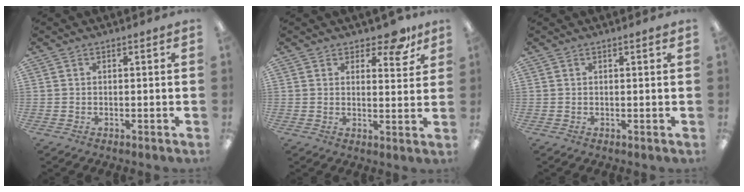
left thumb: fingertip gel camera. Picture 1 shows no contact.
{"total": 7.4, "force": [5.6, 3.2, 3.6], "torque": [-0.036, -0.032, 0.095]}
{"total": 0.7, "force": [0.4, 0.0, 0.5], "torque": [-0.010, 0.002, 0.007]}